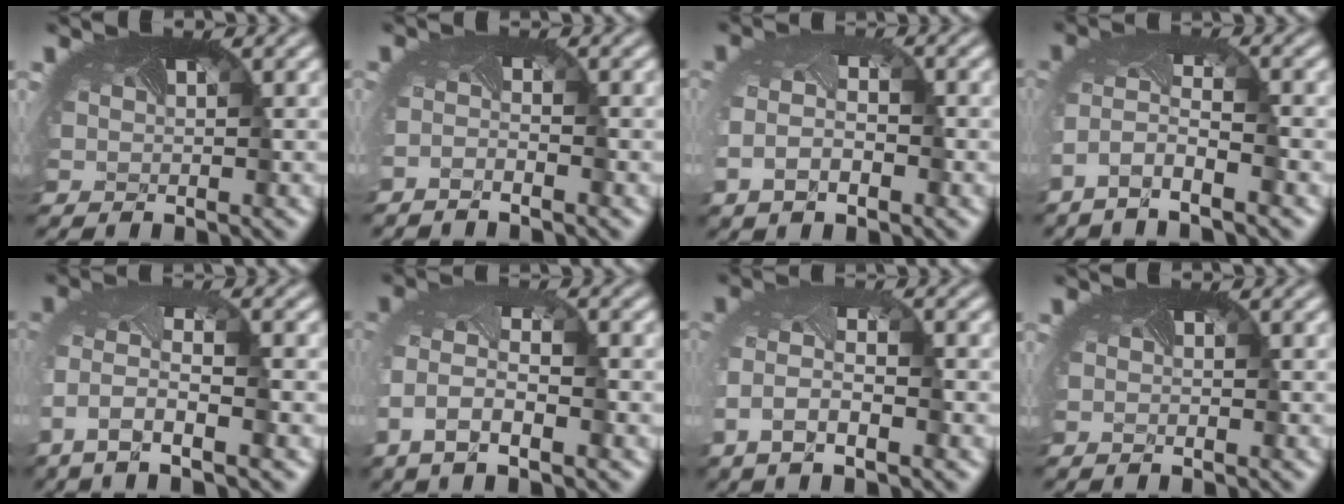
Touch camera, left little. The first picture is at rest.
{"total": 1.5, "force": [-1.4, -0.3, 0.3], "torque": [-0.012, -0.011, -0.031]}
{"total": 3.5, "force": [-1.2, 1.7, 2.8], "torque": [-0.061, -0.006, -0.020]}
{"total": 4.9, "force": [-3.2, 1.1, 3.6], "torque": [-0.086, -0.007, -0.062]}
{"total": 6.8, "force": [-3.2, 2.7, 5.4], "torque": [-0.132, -0.019, -0.053]}
{"total": 6.1, "force": [-2.4, 2.9, 4.8], "torque": [-0.113, -0.011, -0.044]}
{"total": 4.7, "force": [-1.9, 1.9, 3.9], "torque": [-0.092, -0.007, -0.037]}
{"total": 0.5, "force": [-0.5, 0.0, 0.2], "torque": [0.002, -0.002, -0.009]}